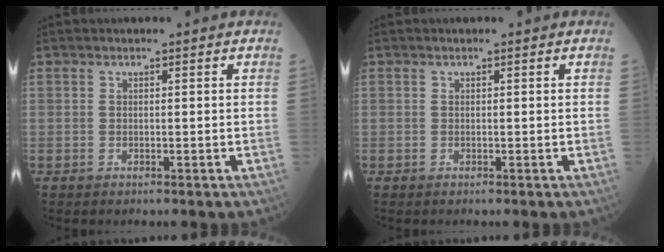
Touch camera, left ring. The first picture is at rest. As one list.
[{"total": 0.0}]